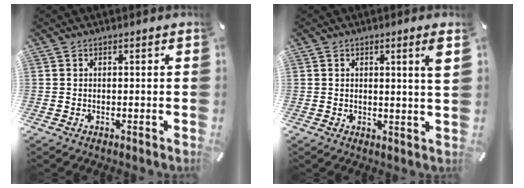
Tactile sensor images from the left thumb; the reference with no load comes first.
{"total": 4.5, "force": [1.6, 0.2, 4.2], "torque": [-0.065, -0.010, 0.021]}